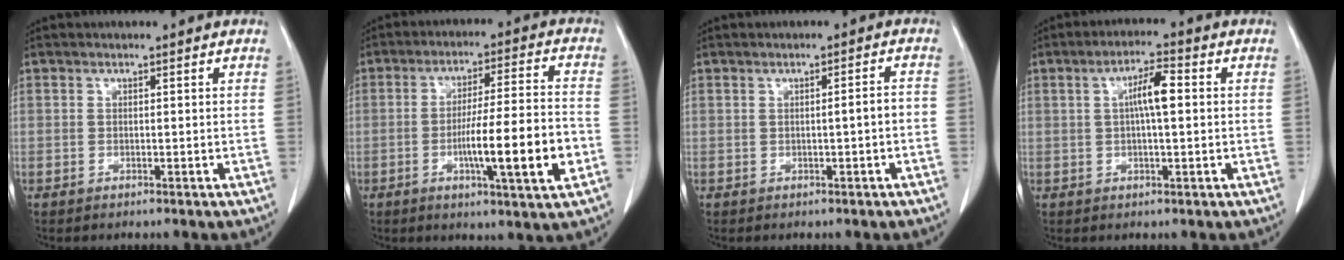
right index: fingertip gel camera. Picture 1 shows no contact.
{"total": 13.1, "force": [-3.7, 0.4, 12.6], "torque": [-0.204, -0.004, -0.061]}
{"total": 2.0, "force": [-0.6, 0.1, 1.9], "torque": [-0.026, 0.002, -0.008]}
{"total": 5.2, "force": [0.7, 0.9, 5.1], "torque": [-0.092, 0.012, 0.009]}